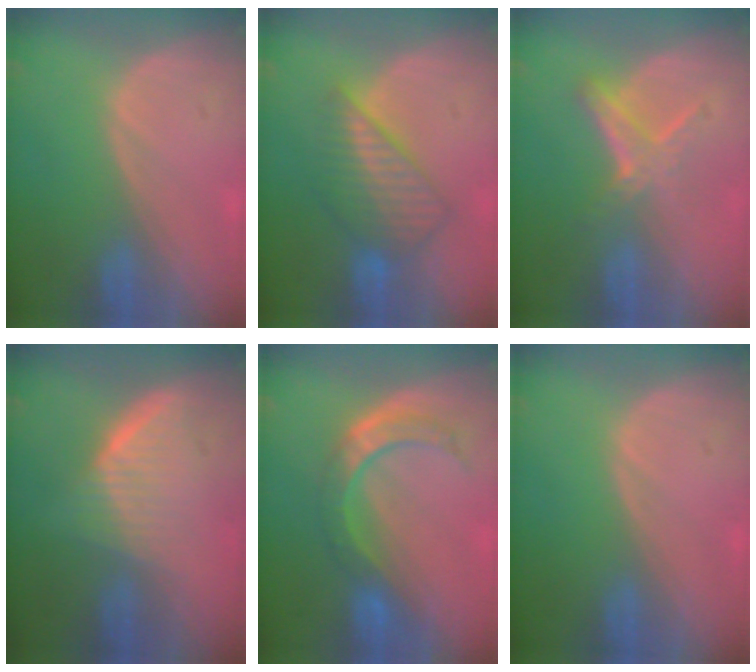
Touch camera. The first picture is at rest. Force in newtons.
{"total": 7.1, "press": 6.8, "slide": 1.9}
{"total": 5.2, "press": 4.8, "slide": 2.1}
{"total": 5.8, "press": 5.6, "slide": 1.8}
{"total": 6.9, "press": 6.7, "slide": 1.9}
{"total": 0.0}